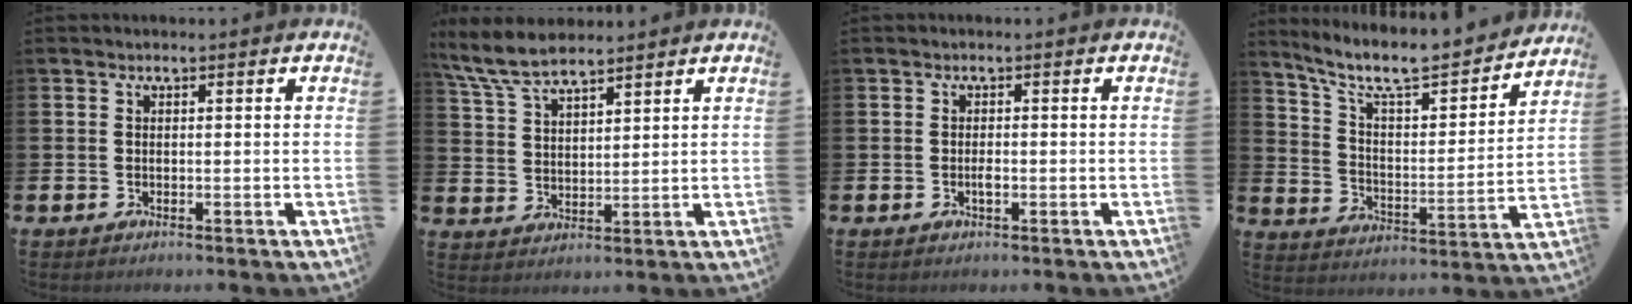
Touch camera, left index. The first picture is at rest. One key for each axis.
{"total": 7.3, "fx": 6.6, "fy": 1.5, "fz": 2.7, "tx": -0.077, "ty": -0.018, "tz": 0.123}
{"total": 1.0, "fx": -0.3, "fy": 0.3, "fz": 0.9, "tx": -0.015, "ty": -0.003, "tz": -0.006}
{"total": 8.8, "fx": 7.7, "fy": 1.9, "fz": 3.8, "tx": -0.103, "ty": -0.055, "tz": 0.127}